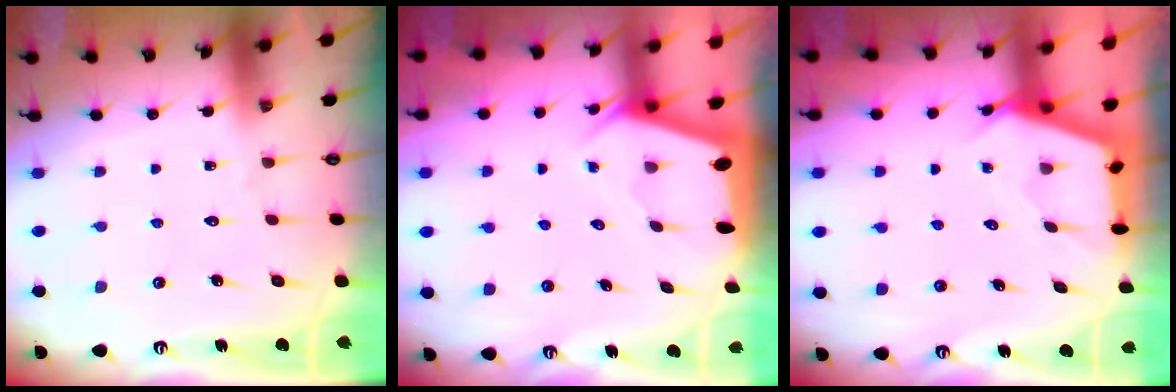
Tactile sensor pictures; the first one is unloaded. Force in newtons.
{"total": 2.0, "press": 1.9, "slide": 0.3}
{"total": 2.7, "press": 2.7, "slide": 0.4}